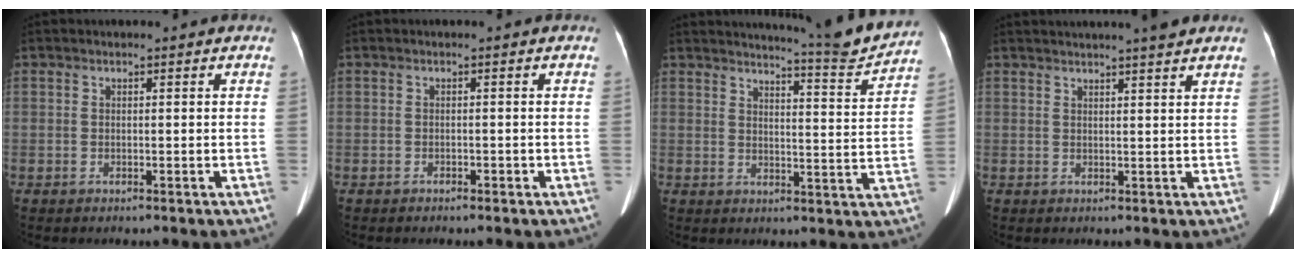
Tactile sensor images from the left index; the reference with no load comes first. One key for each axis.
{"total": 0.8, "fx": -0.8, "fy": 0.3, "fz": 0.0, "tx": -0.006, "ty": -0.005, "tz": -0.016}
{"total": 9.7, "fx": 9.4, "fy": -1.3, "fz": 1.9, "tx": -0.038, "ty": -0.045, "tz": 0.121}
{"total": 6.2, "fx": 5.4, "fy": -0.6, "fz": 3.0, "tx": -0.041, "ty": 0.014, "tz": 0.066}